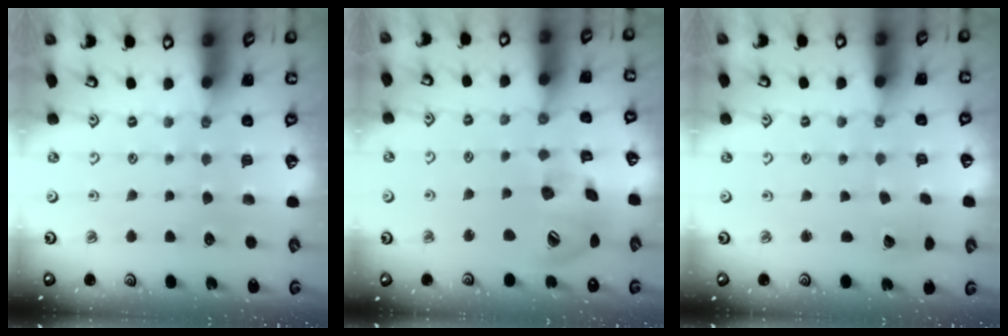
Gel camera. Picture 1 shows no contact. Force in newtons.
{"total": 18.1, "press": 17.9, "slide": 2.4}
{"total": 1.9, "press": 1.9, "slide": 0.1}